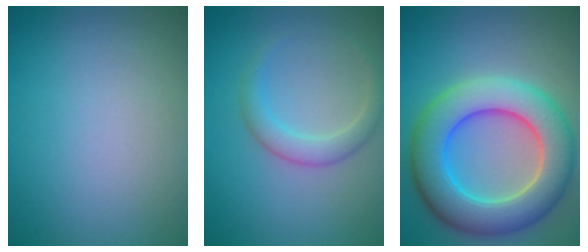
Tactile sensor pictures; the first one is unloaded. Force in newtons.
{"total": 2.3, "press": 2.3, "slide": 0.1}
{"total": 9.2, "press": 9.2, "slide": 0.5}